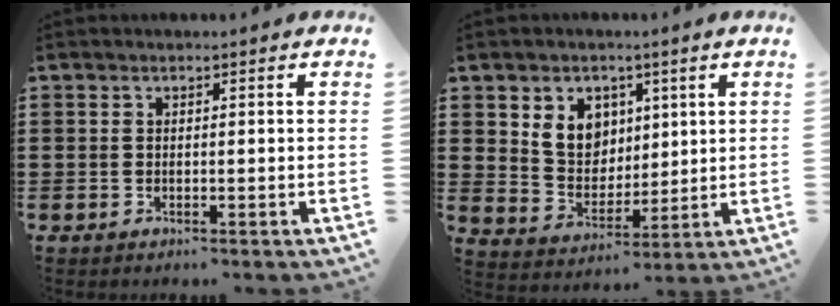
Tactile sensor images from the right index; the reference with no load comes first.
{"total": 6.8, "force": [2.7, 5.8, 2.3], "torque": [-0.059, 0.011, 0.048]}